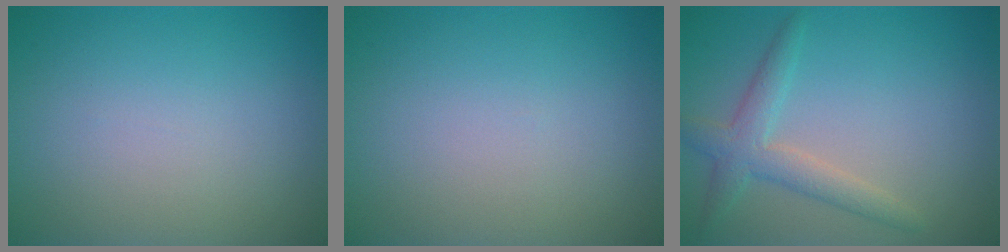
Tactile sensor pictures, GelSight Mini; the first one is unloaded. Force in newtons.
{"total": 0.0}
{"total": 3.1, "press": 3.1, "slide": 0.1}